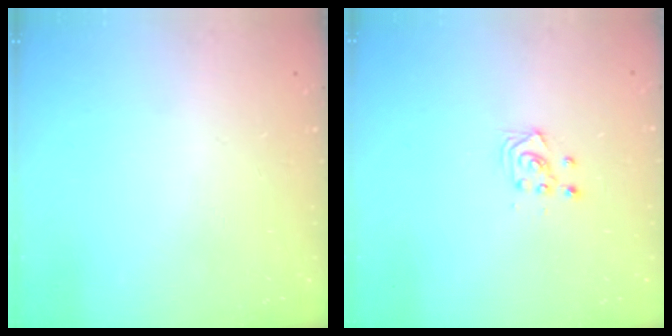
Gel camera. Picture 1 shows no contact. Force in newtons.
{"total": 3.0, "press": 2.9, "slide": 0.8}